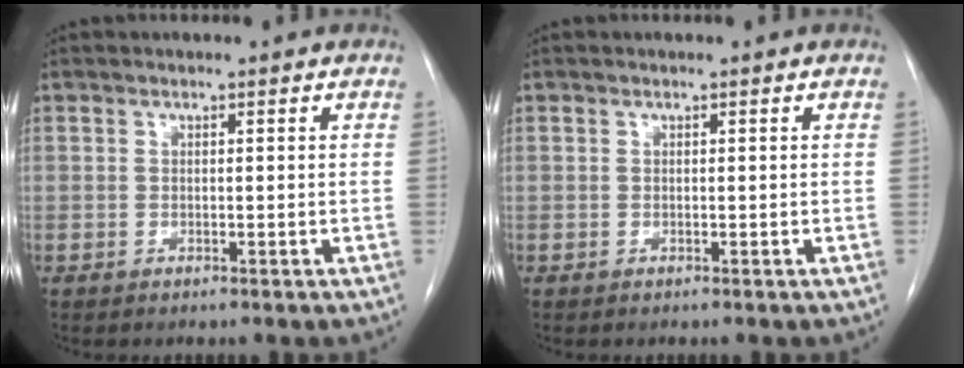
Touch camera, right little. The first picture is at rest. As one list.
[{"total": 0.0}]